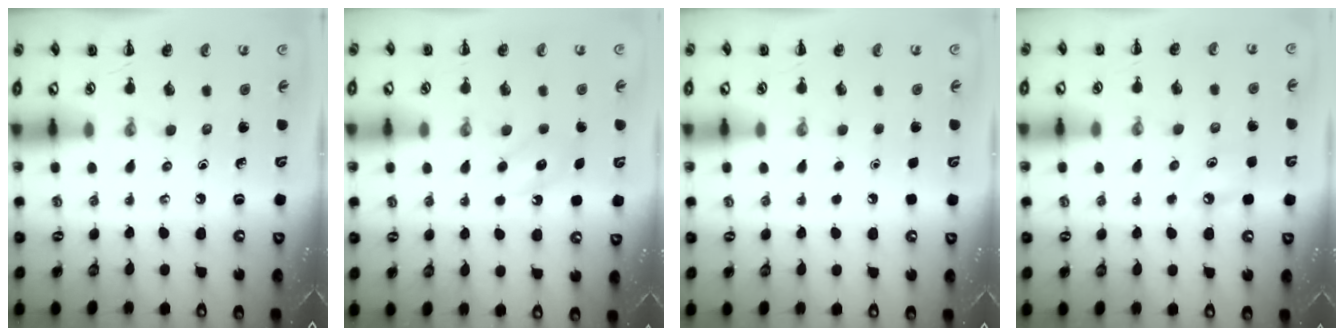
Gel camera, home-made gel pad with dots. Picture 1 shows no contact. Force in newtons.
{"total": 4.9, "press": 4.7, "slide": 1.4}
{"total": 1.6, "press": 1.6, "slide": 0.1}
{"total": 5.9, "press": 5.6, "slide": 1.9}